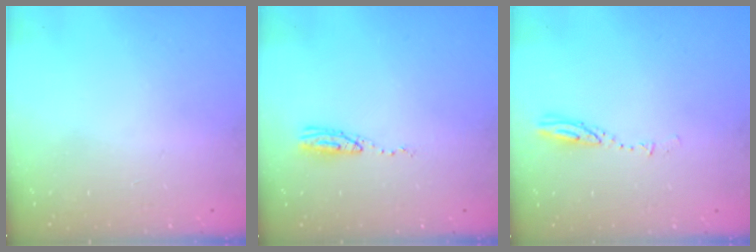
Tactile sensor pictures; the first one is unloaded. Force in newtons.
{"total": 5.0, "press": 4.7, "slide": 1.5}
{"total": 3.1, "press": 3.1, "slide": 0.4}